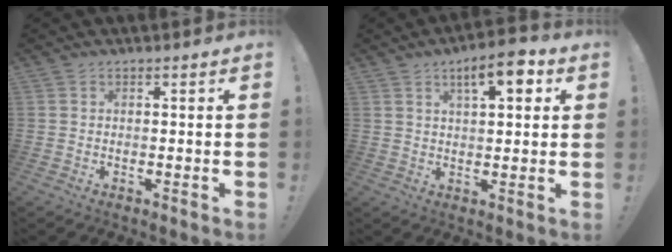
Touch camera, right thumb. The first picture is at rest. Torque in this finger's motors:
{"motor_torque": [0.09, 0.09, 0.09, 0.10, 0.02]}